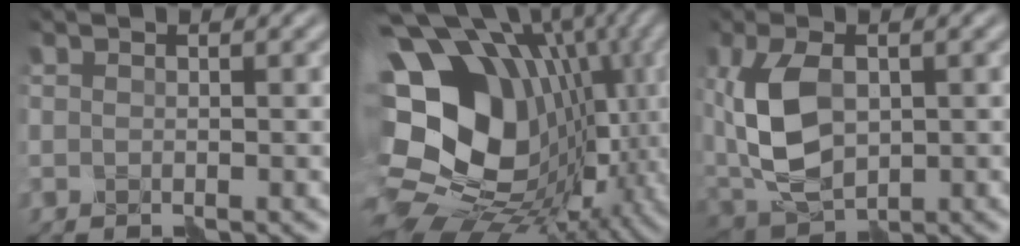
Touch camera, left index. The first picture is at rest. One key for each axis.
{"total": 16.9, "fx": 1.7, "fy": 12.6, "fz": 11.2, "tx": -0.203, "ty": 0.003, "tz": 0.049}
{"total": 7.8, "fx": 0.6, "fy": 4.8, "fz": 6.1, "tx": -0.143, "ty": 0.001, "tz": 0.014}